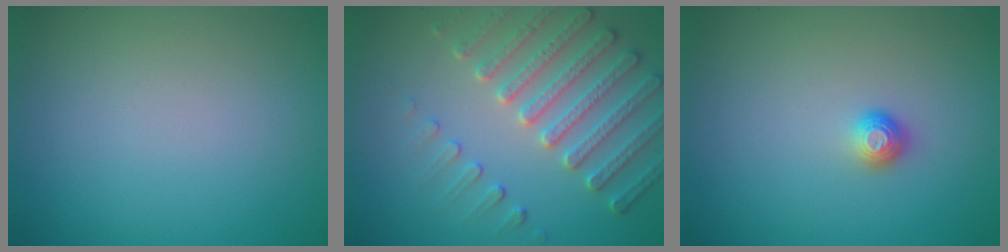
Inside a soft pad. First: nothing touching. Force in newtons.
{"total": 5.0, "press": 4.5, "slide": 2.0}
{"total": 1.0, "press": 0.9, "slide": 0.4}